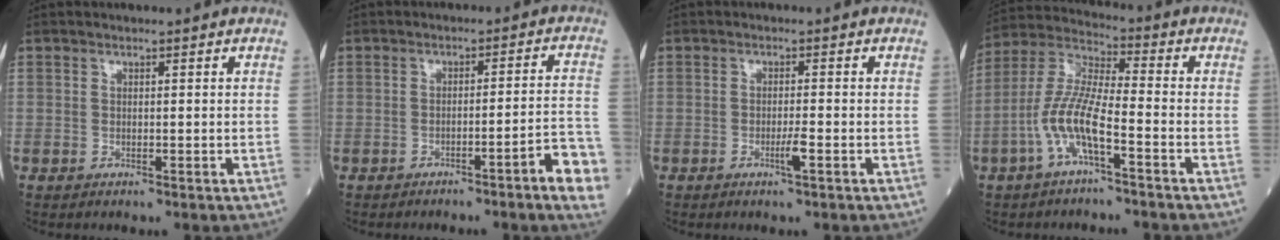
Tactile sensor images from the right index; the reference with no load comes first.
{"total": 7.3, "force": [-3.7, -0.1, 6.3], "torque": [-0.061, 0.012, -0.048]}
{"total": 1.9, "force": [-0.8, -0.2, 1.7], "torque": [-0.035, -0.003, -0.014]}
{"total": 9.9, "force": [-4.0, 1.5, 8.9], "torque": [-0.198, 0.012, -0.081]}